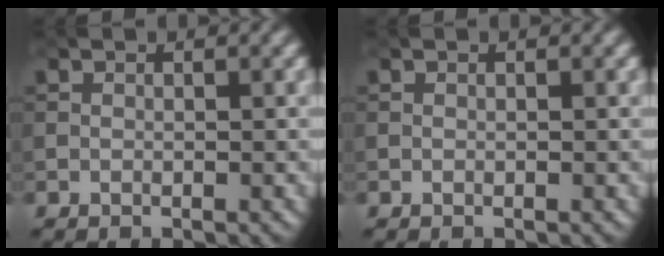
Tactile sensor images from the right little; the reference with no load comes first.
{"total": 0.0}